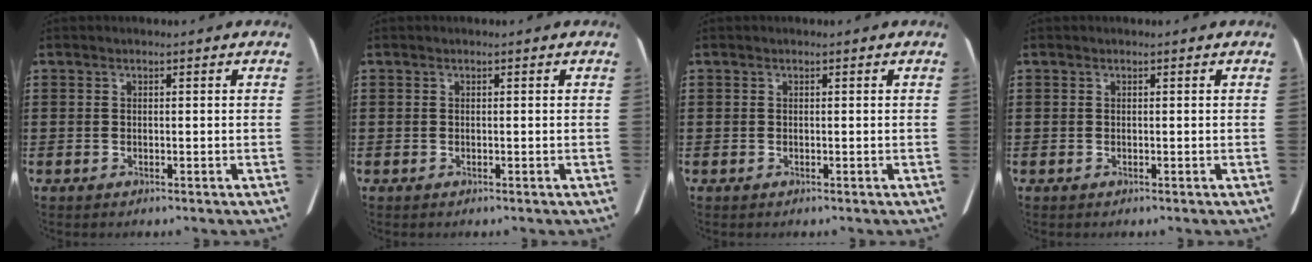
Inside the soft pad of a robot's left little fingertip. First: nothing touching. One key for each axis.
{"total": 0.0}
{"total": 0.0}
{"total": 0.0}